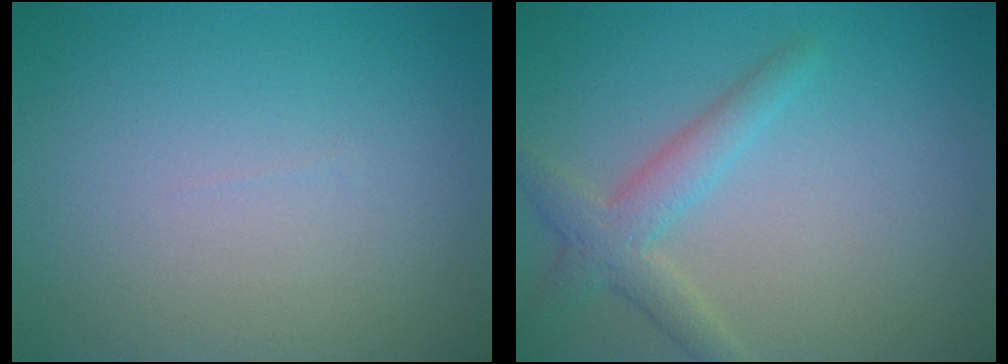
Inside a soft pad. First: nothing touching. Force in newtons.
{"total": 3.0, "press": 3.0, "slide": 0.1}